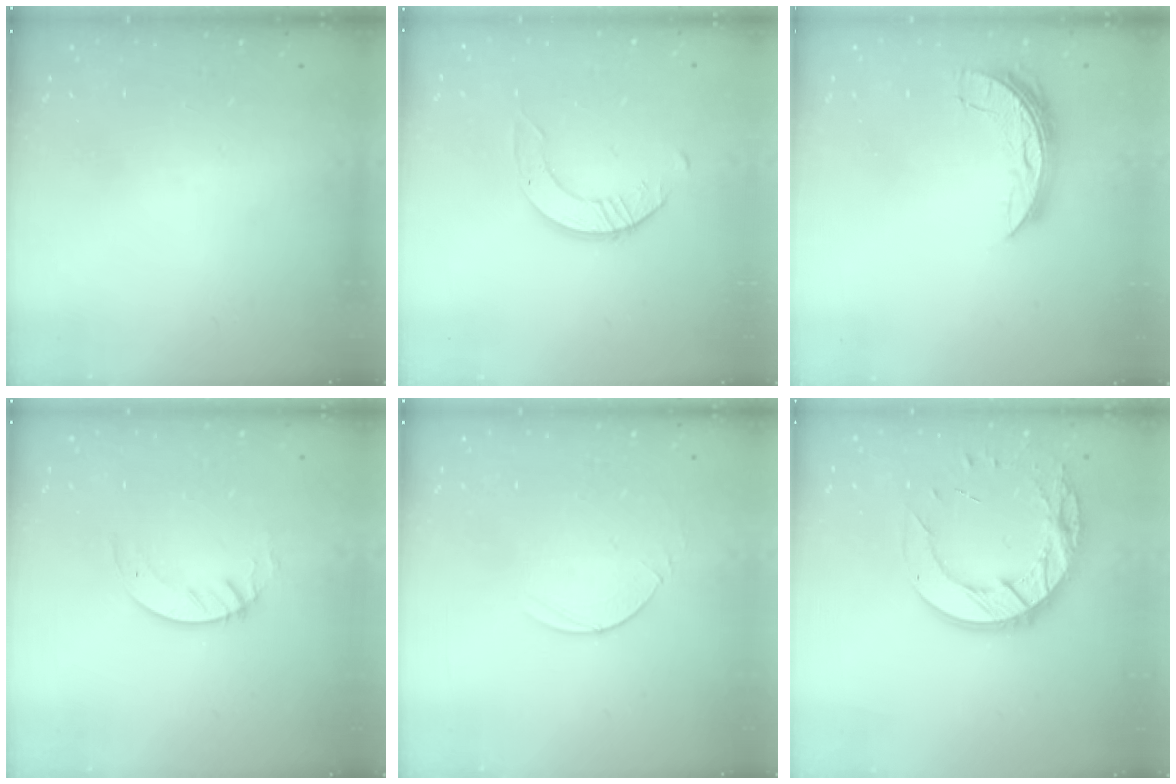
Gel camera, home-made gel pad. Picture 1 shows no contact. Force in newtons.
{"total": 4.0, "press": 4.0, "slide": 0.1}
{"total": 7.6, "press": 7.5, "slide": 1.1}
{"total": 3.1, "press": 3.1, "slide": 0.2}
{"total": 4.9, "press": 4.9, "slide": 0.4}
{"total": 16.5, "press": 16.5, "slide": 1.4}